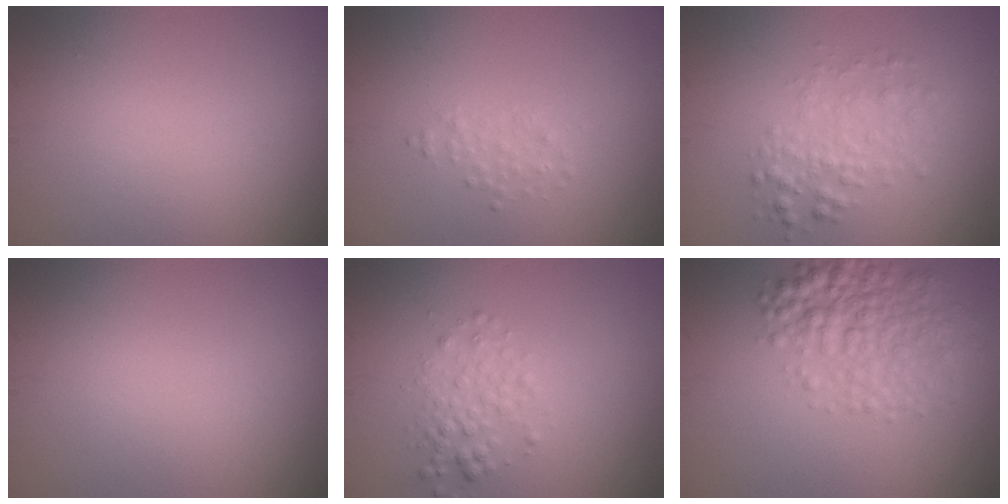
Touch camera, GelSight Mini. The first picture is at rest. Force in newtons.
{"total": 1.0, "press": 1.0, "slide": 0.1}
{"total": 2.6, "press": 2.6, "slide": 0.1}
{"total": 0.0}
{"total": 2.1, "press": 2.1, "slide": 0.1}
{"total": 4.8, "press": 4.8, "slide": 0.1}